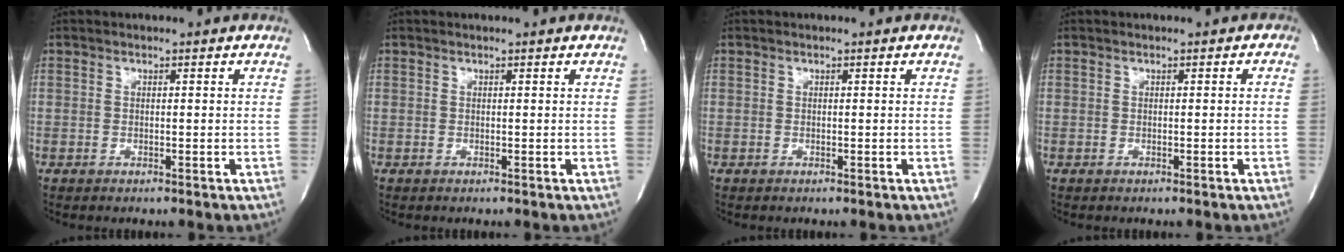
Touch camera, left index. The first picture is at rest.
{"total": 0.0}
{"total": 0.0}
{"total": 0.8, "force": [-0.6, 0.5, 0.1], "torque": [0.010, 0.002, -0.014]}